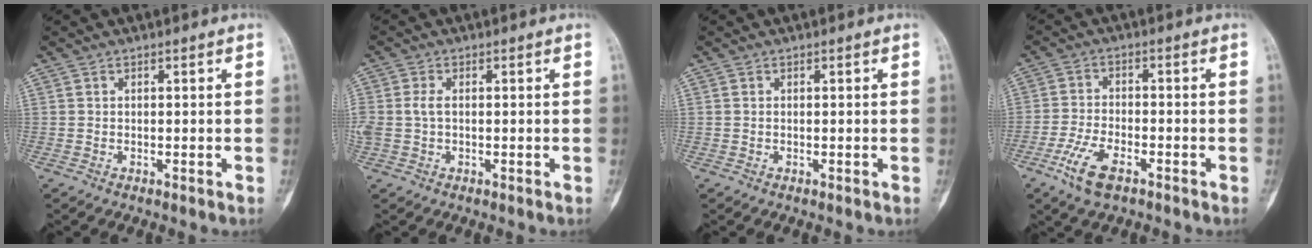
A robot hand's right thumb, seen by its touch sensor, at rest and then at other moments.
{"total": 3.3, "force": [0.1, 2.0, 2.6], "torque": [-0.075, 0.007, 0.002]}
{"total": 0.0}
{"total": 7.5, "force": [-4.2, 3.1, 5.3], "torque": [-0.116, 0.011, -0.080]}